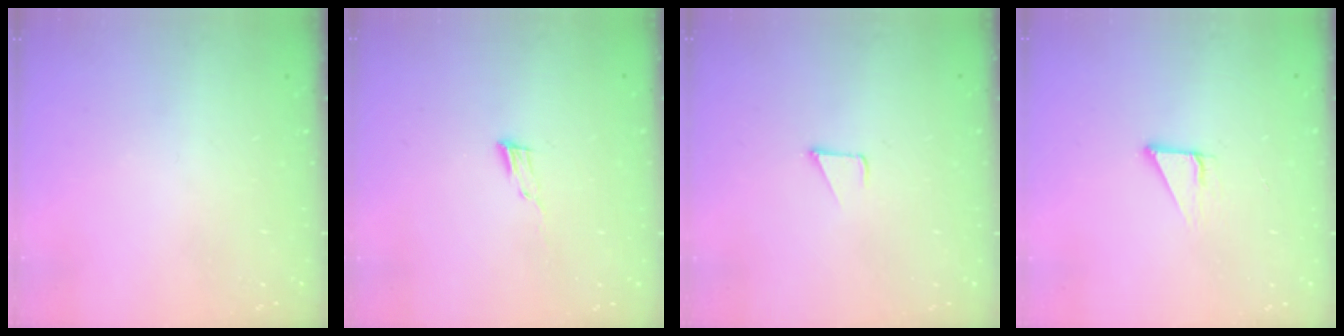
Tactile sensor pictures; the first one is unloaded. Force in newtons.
{"total": 4.8, "press": 4.7, "slide": 1.0}
{"total": 1.2, "press": 1.2, "slide": 0.1}
{"total": 2.9, "press": 2.9, "slide": 0.2}